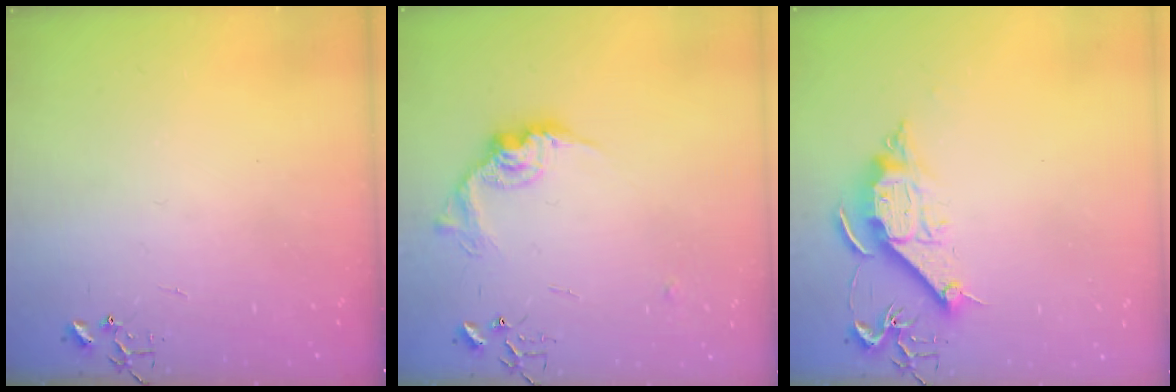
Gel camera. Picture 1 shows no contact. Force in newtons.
{"total": 13.4, "press": 13.3, "slide": 0.8}
{"total": 10.9, "press": 10.9, "slide": 0.7}